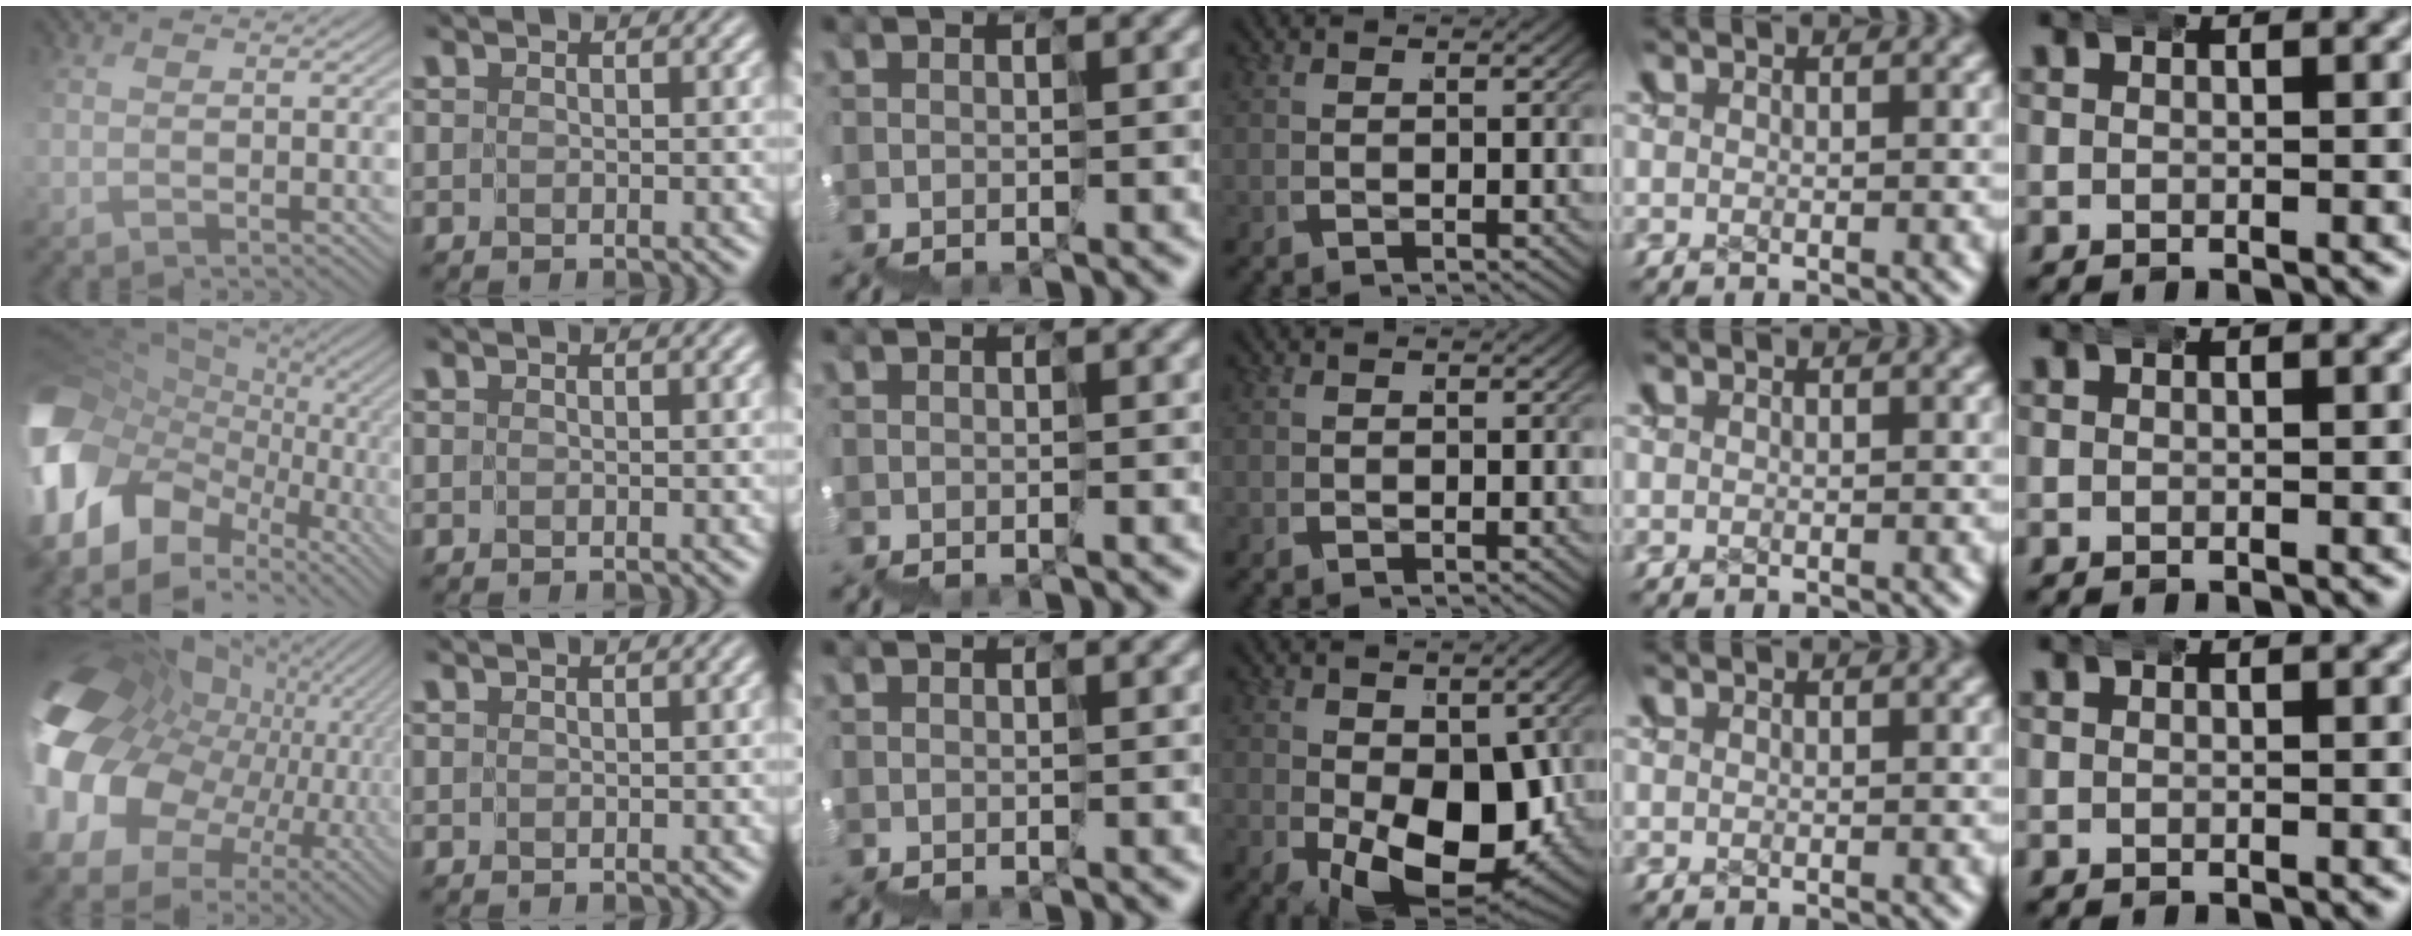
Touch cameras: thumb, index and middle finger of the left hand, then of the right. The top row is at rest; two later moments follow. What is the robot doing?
{"motion": "wrap", "object": "ethernet cable"}